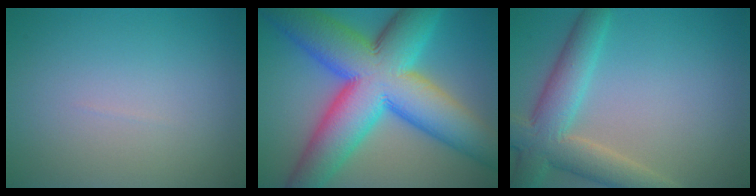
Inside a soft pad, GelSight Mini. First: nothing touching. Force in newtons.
{"total": 16.5, "press": 16.5, "slide": 0.1}
{"total": 6.3, "press": 6.3, "slide": 0.5}